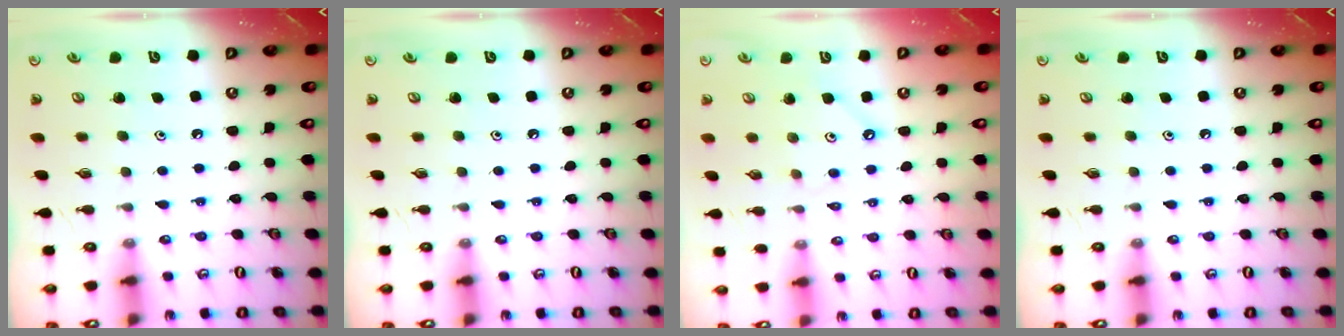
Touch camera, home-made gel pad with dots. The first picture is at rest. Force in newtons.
{"total": 0.0}
{"total": 2.1, "press": 2.1, "slide": 0.3}
{"total": 0.0}